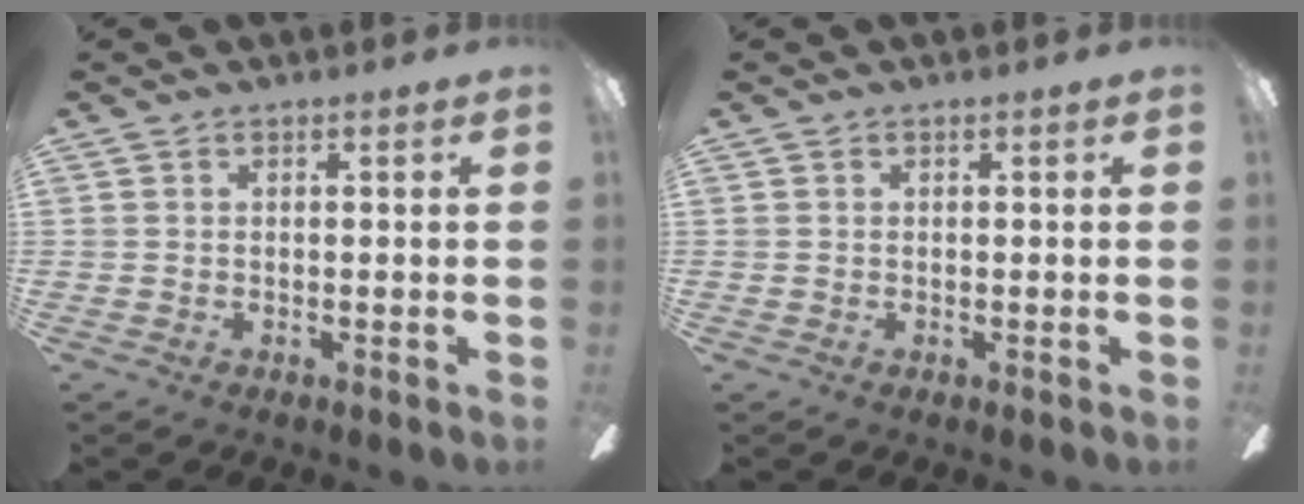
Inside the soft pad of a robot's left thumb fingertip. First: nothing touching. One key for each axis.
{"total": 0.6, "fx": 0.0, "fy": 0.5, "fz": 0.1, "tx": -0.001, "ty": 0.005, "tz": 0.000}